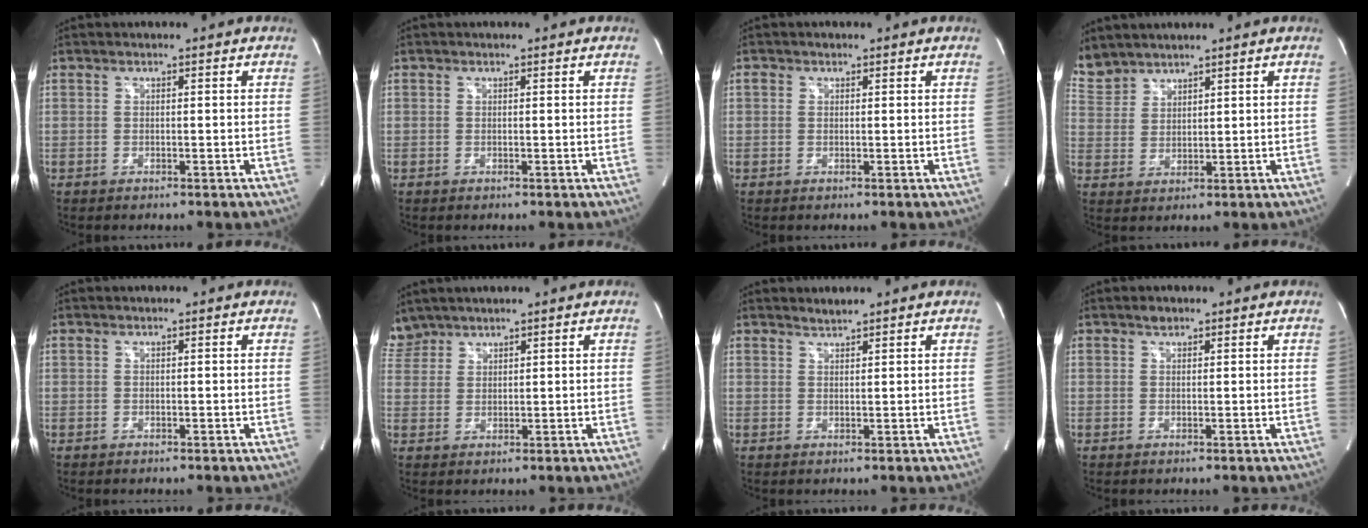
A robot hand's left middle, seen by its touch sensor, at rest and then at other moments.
{"total": 0.0}
{"total": 0.9, "force": [0.4, 0.8, 0.3], "torque": [-0.002, 0.002, 0.004]}
{"total": 6.0, "force": [5.6, 2.3, 0.3], "torque": [-0.013, 0.010, 0.124]}
{"total": 0.0}
{"total": 3.9, "force": [3.6, 1.4, -0.3], "torque": [-0.001, 0.014, 0.080]}
{"total": 1.3, "force": [1.2, -0.1, 0.0], "torque": [-0.006, 0.000, 0.026]}
{"total": 1.1, "force": [0.8, 0.6, 0.4], "torque": [-0.009, 0.001, 0.013]}